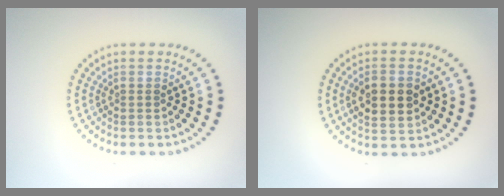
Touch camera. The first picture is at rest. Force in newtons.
{"total": 4.0, "press": 4.0, "slide": 0.4}